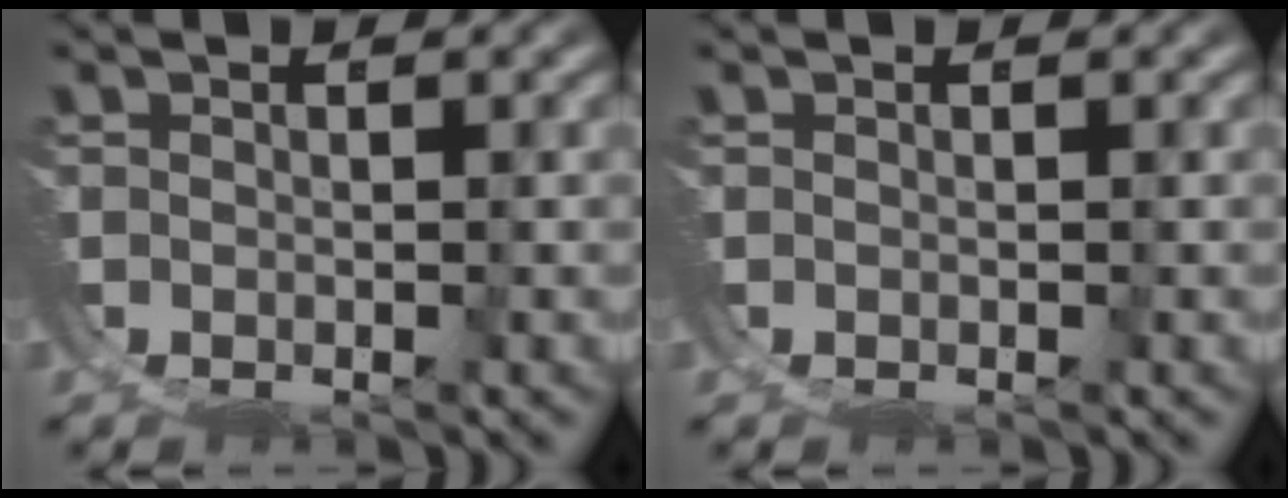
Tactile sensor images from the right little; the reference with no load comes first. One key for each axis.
{"total": 0.0}